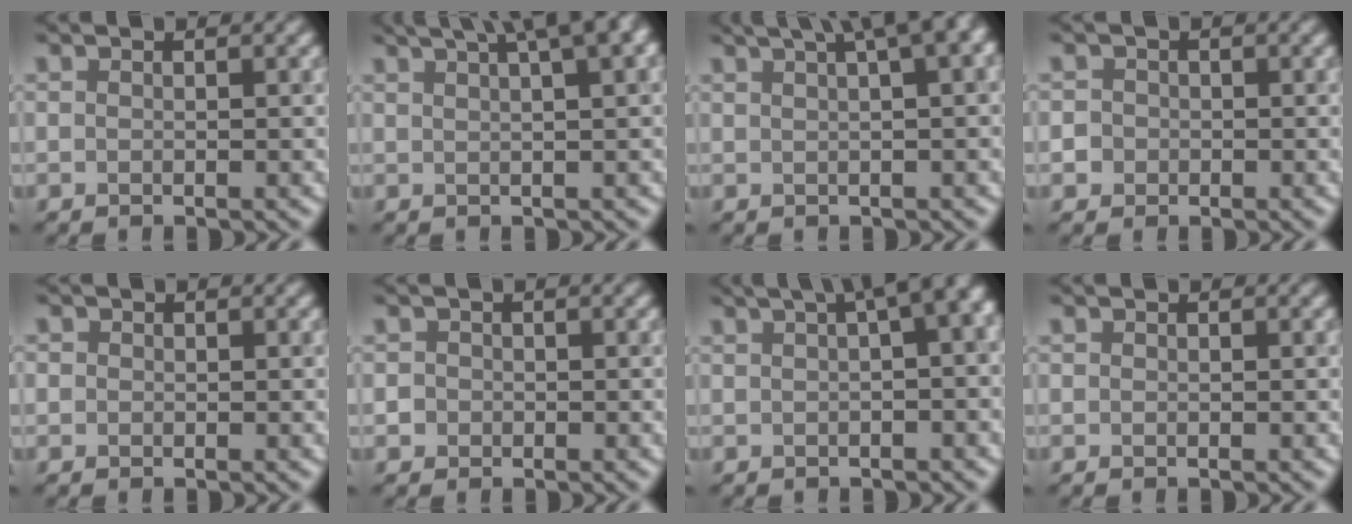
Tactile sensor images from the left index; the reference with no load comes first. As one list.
[{"total": 8.8, "force": [5.0, 3.1, 6.6], "torque": [-0.052, 0.053, 0.048]}, {"total": 9.0, "force": [4.6, 3.4, 6.9], "torque": [-0.065, 0.053, 0.053]}, {"total": 1.6, "force": [-0.6, 1.5, 0.1], "torque": [0.015, 0.009, -0.017]}, {"total": 0.5, "force": [-0.1, 0.4, -0.2], "torque": [0.011, -0.003, -0.003]}, {"total": 1.1, "force": [-0.4, 1.0, -0.1], "torque": [0.014, 0.001, -0.009]}, {"total": 8.5, "force": [2.6, 3.4, 7.3], "torque": [-0.047, 0.040, 0.031]}, {"total": 0.0}]